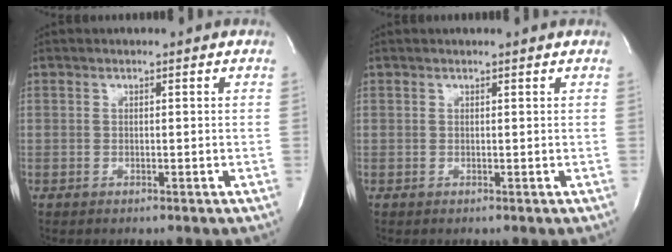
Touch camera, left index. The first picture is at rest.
{"total": 1.1, "force": [1.1, -0.2, 0.4], "torque": [-0.012, 0.003, 0.016]}